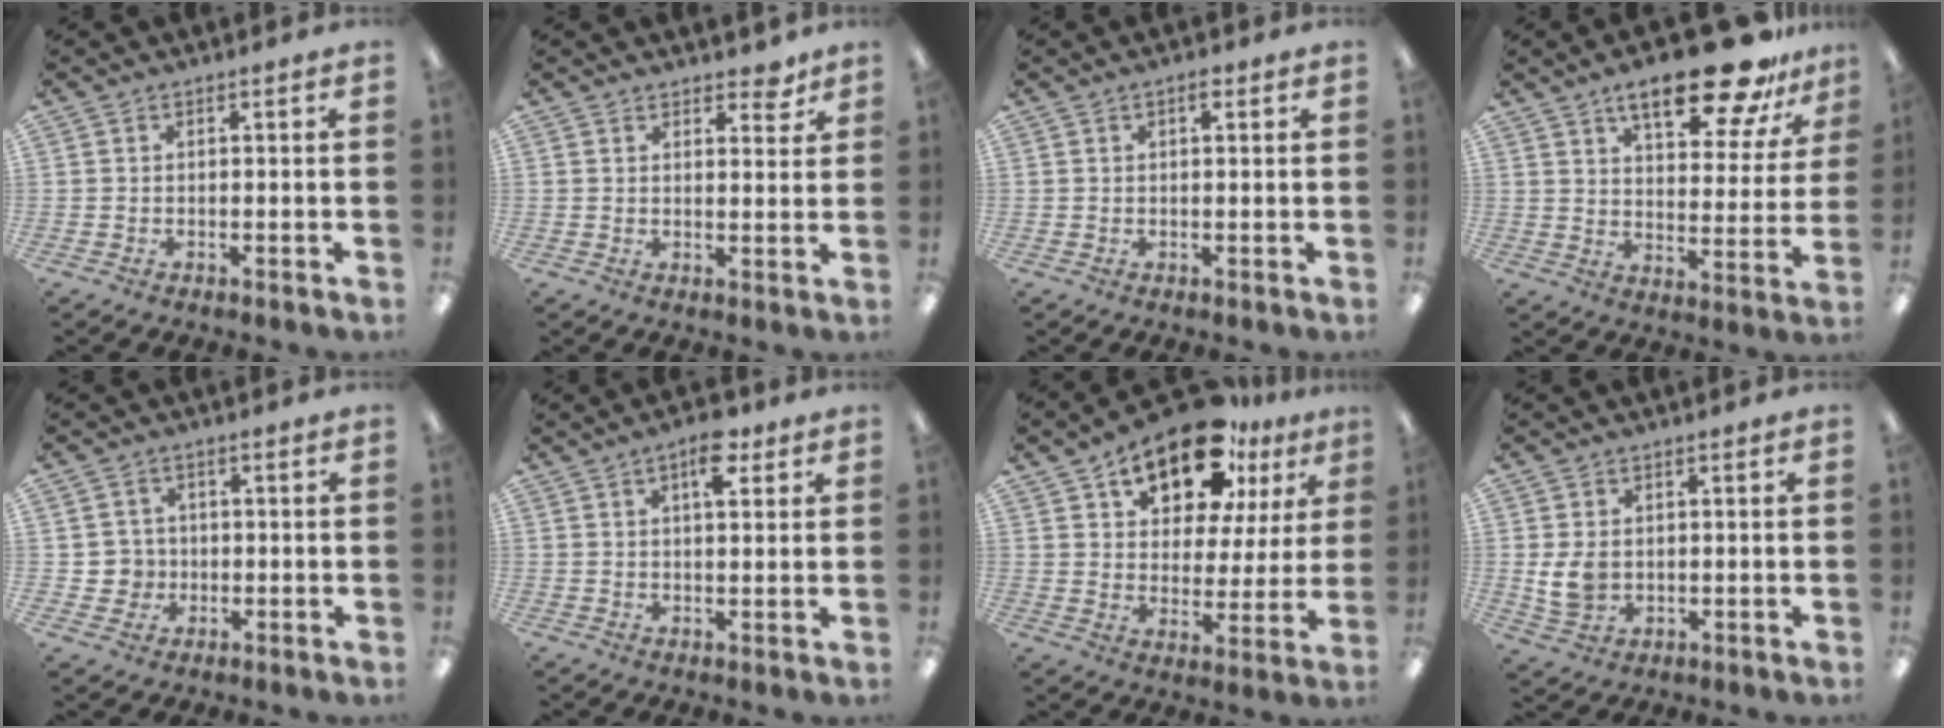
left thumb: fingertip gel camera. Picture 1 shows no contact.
{"total": 4.4, "force": [3.6, 2.0, 1.6], "torque": [-0.007, -0.020, 0.060]}
{"total": 1.8, "force": [0.9, 0.8, 1.4], "torque": [-0.014, -0.003, 0.012]}
{"total": 19.0, "force": [13.1, 6.9, 11.9], "torque": [-0.169, -0.075, 0.212]}
{"total": 4.4, "force": [-0.3, 4.4, 0.4], "torque": [-0.010, 0.009, -0.006]}
{"total": 7.4, "force": [3.9, 3.3, 5.4], "torque": [-0.074, -0.009, 0.060]}
{"total": 18.0, "force": [12.5, 8.3, 9.9], "torque": [-0.161, -0.066, 0.214]}
{"total": 5.9, "force": [0.6, 4.7, 3.5], "torque": [-0.079, 0.001, 0.010]}